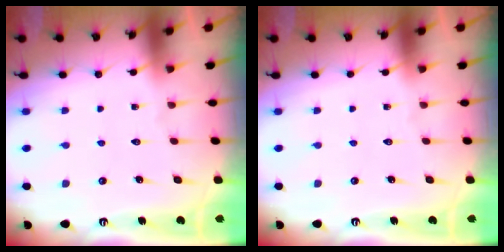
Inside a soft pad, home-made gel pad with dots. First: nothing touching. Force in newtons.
{"total": 0.0}